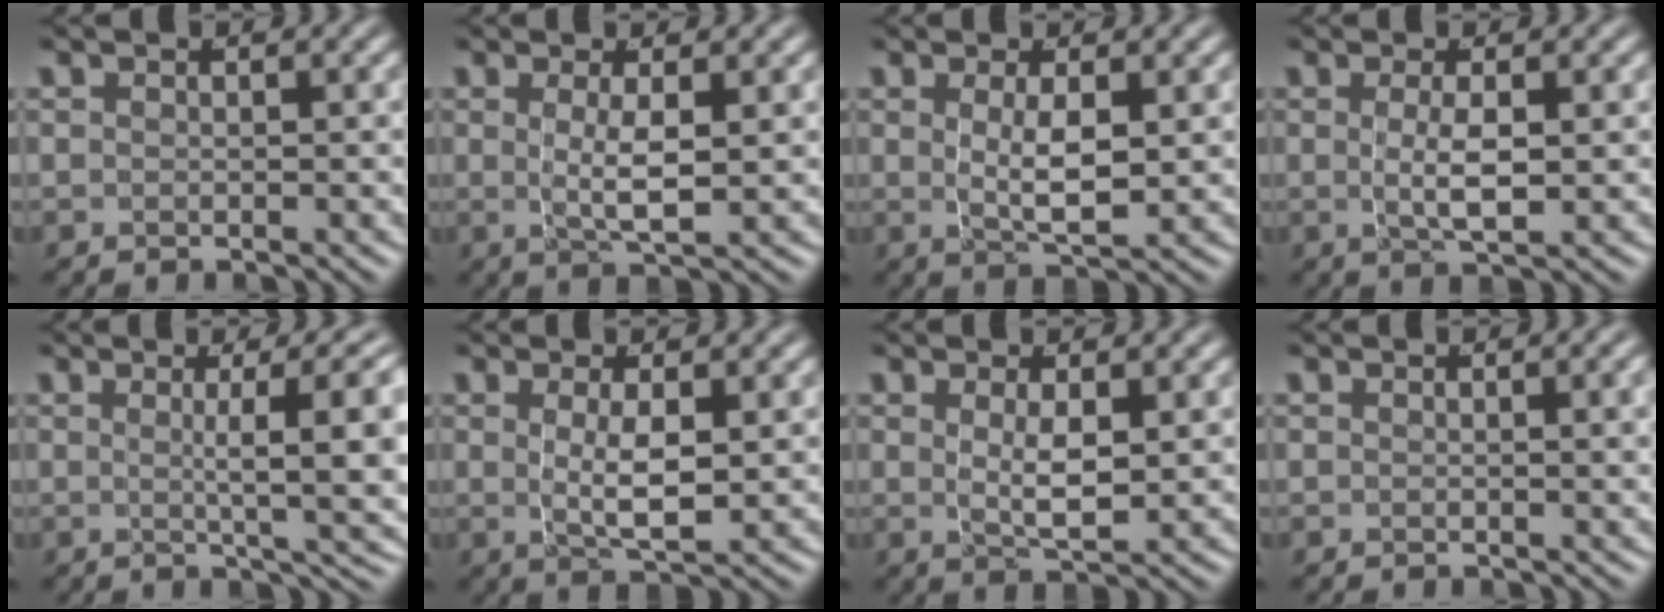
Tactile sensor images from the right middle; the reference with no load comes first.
{"total": 3.2, "force": [0.0, 0.3, 3.2], "torque": [-0.063, -0.015, 0.010]}
{"total": 3.5, "force": [0.1, 0.5, 3.5], "torque": [-0.064, -0.015, 0.013]}
{"total": 2.9, "force": [-0.2, 0.3, 2.9], "torque": [-0.059, -0.015, 0.007]}
{"total": 6.6, "force": [0.2, 0.4, 6.6], "torque": [-0.063, 0.009, 0.002]}
{"total": 3.6, "force": [0.0, 0.5, 3.5], "torque": [-0.065, -0.016, 0.011]}
{"total": 2.9, "force": [0.4, 0.3, 2.9], "torque": [-0.053, -0.016, 0.018]}
{"total": 1.2, "force": [0.4, -0.1, 1.1], "torque": [-0.010, 0.004, 0.004]}